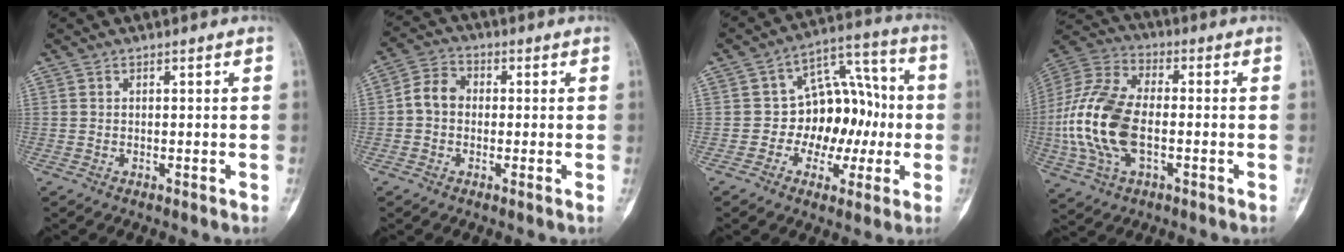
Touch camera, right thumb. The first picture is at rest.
{"total": 5.4, "force": [-0.4, 4.1, 3.5], "torque": [-0.051, 0.013, -0.022]}
{"total": 13.5, "force": [-1.2, 10.1, 8.9], "torque": [-0.065, 0.045, -0.023]}
{"total": 18.0, "force": [-2.5, 10.2, 14.6], "torque": [-0.311, 0.021, -0.046]}